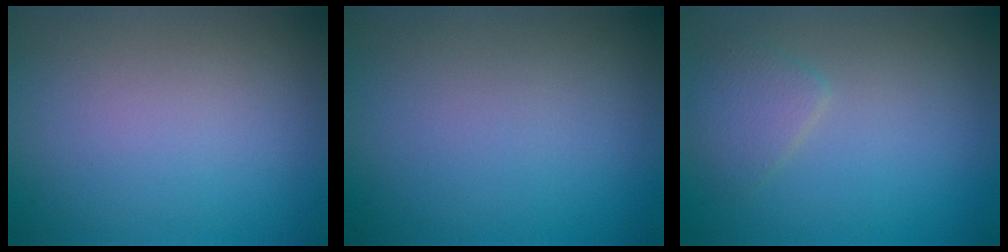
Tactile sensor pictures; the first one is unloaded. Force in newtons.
{"total": 0.0}
{"total": 2.0, "press": 2.0, "slide": 0.1}